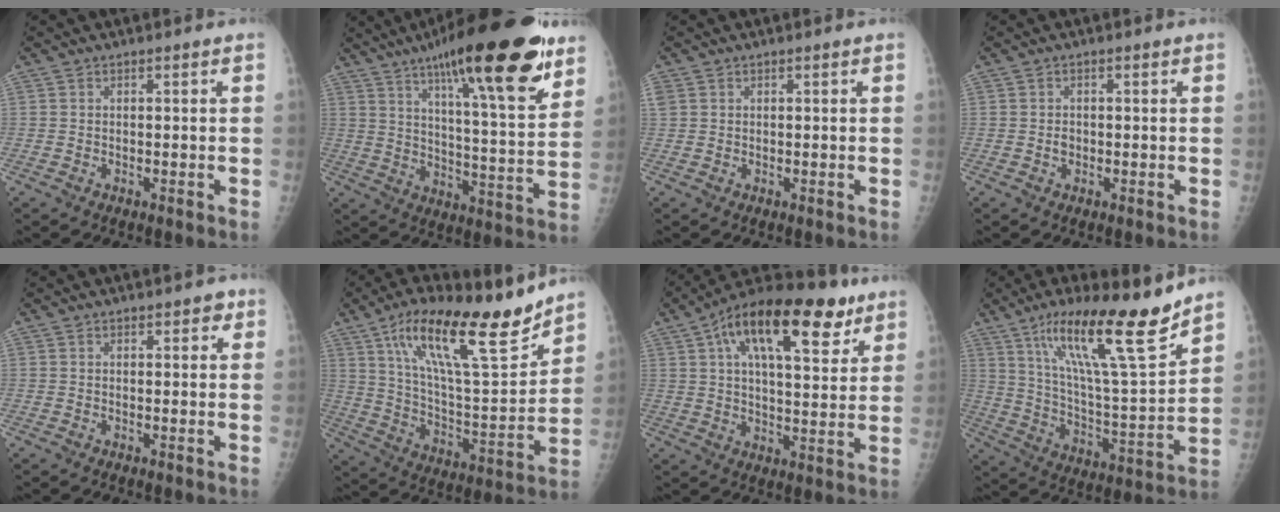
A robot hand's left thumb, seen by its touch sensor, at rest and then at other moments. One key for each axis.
{"total": 26.4, "fx": 15.9, "fy": 5.8, "fz": 20.2, "tx": -0.290, "ty": -0.049, "tz": 0.243}
{"total": 1.7, "fx": 0.6, "fy": 1.5, "fz": 0.6, "tx": -0.013, "ty": 0.008, "tz": 0.015}
{"total": 1.3, "fx": -0.2, "fy": 1.0, "fz": 0.7, "tx": -0.007, "ty": 0.002, "tz": -0.003}
{"total": 1.9, "fx": 1.0, "fy": 1.0, "fz": 1.3, "tx": -0.002, "ty": -0.001, "tz": 0.010}
{"total": 23.5, "fx": 15.5, "fy": 6.2, "fz": 16.5, "tx": -0.249, "ty": -0.063, "tz": 0.268}
{"total": 21.1, "fx": 10.7, "fy": 9.0, "fz": 15.9, "tx": -0.235, "ty": -0.005, "tz": 0.171}
{"total": 22.2, "fx": 14.6, "fy": 3.4, "fz": 16.4, "tx": -0.250, "ty": -0.069, "tz": 0.251}